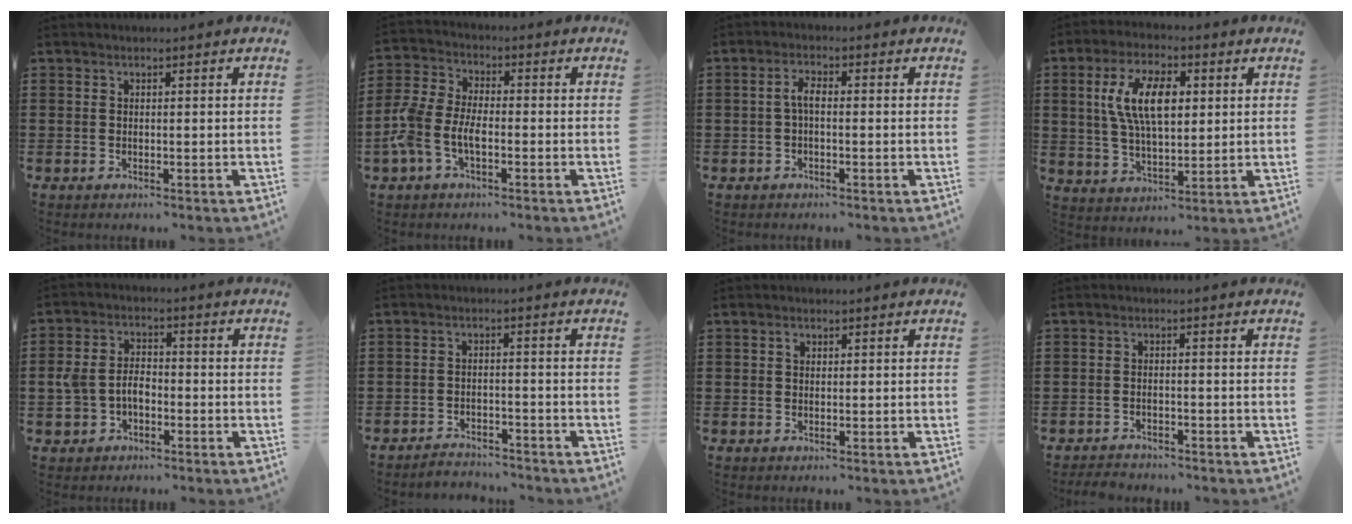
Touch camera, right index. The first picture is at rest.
{"total": 6.2, "force": [-2.5, 3.3, 4.7], "torque": [-0.131, -0.003, -0.059]}
{"total": 2.6, "force": [-0.4, 0.9, 2.4], "torque": [-0.054, 0.003, -0.012]}
{"total": 9.8, "force": [2.3, 4.9, 8.2], "torque": [-0.180, 0.012, 0.036]}
{"total": 4.7, "force": [-1.3, 3.4, 2.9], "torque": [-0.080, 0.003, -0.032]}
{"total": 2.9, "force": [-2.9, 0.4, -0.1], "torque": [-0.007, 0.001, -0.063]}
{"total": 0.9, "force": [0.3, 0.7, 0.5], "torque": [-0.012, 0.004, 0.006]}
{"total": 2.6, "force": [-2.5, 0.7, 0.4], "torque": [-0.012, 0.006, -0.051]}